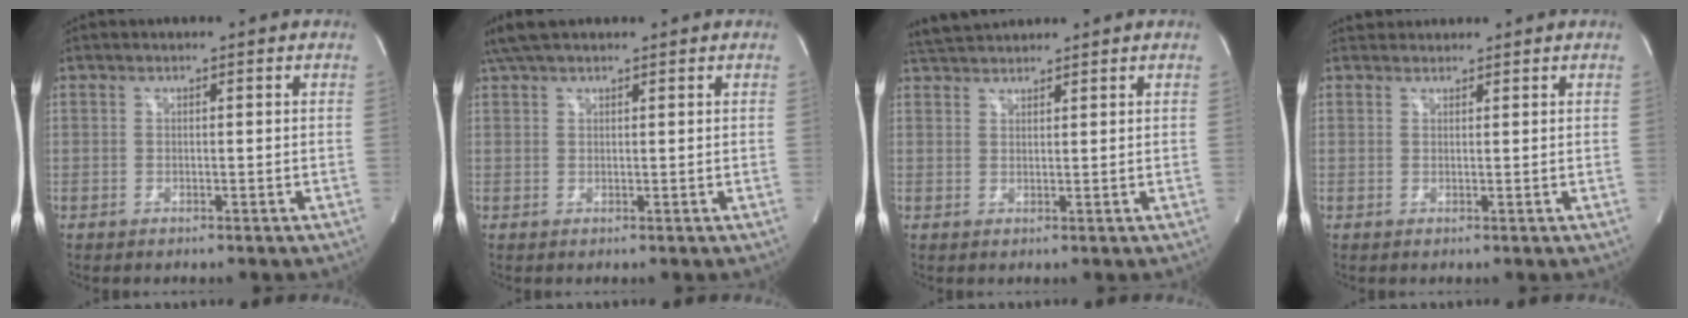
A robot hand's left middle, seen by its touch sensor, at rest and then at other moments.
{"total": 5.6, "force": [4.5, 1.6, 2.9], "torque": [-0.057, 0.036, 0.086]}
{"total": 4.0, "force": [3.9, 0.4, 0.8], "torque": [-0.024, 0.028, 0.076]}
{"total": 1.9, "force": [1.9, 0.6, -0.2], "torque": [-0.001, 0.022, 0.033]}